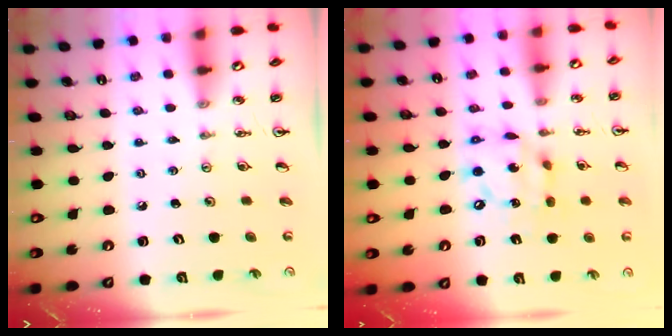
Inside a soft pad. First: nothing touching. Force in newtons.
{"total": 12.3, "press": 12.2, "slide": 1.5}